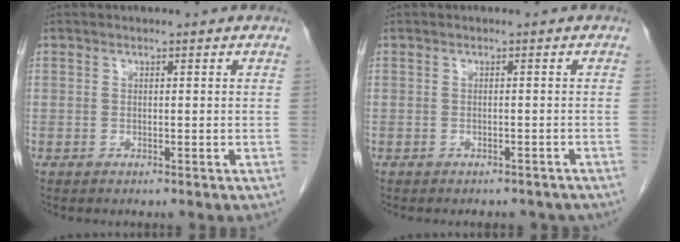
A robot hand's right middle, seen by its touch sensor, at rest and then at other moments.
{"total": 5.6, "force": [-4.9, 2.1, 1.6], "torque": [-0.019, 0.004, -0.049]}